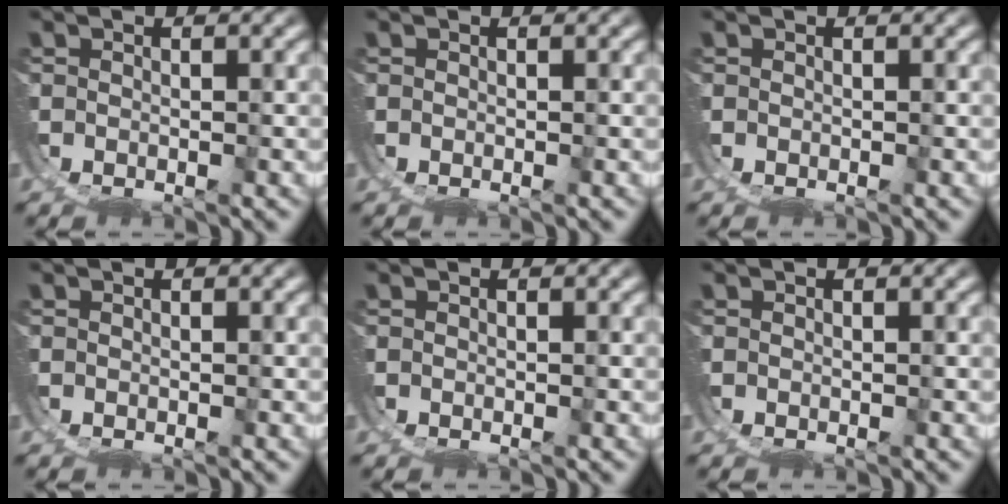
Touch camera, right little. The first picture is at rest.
{"total": 0.0}
{"total": 0.0}
{"total": 0.0}
{"total": 0.0}
{"total": 0.0}